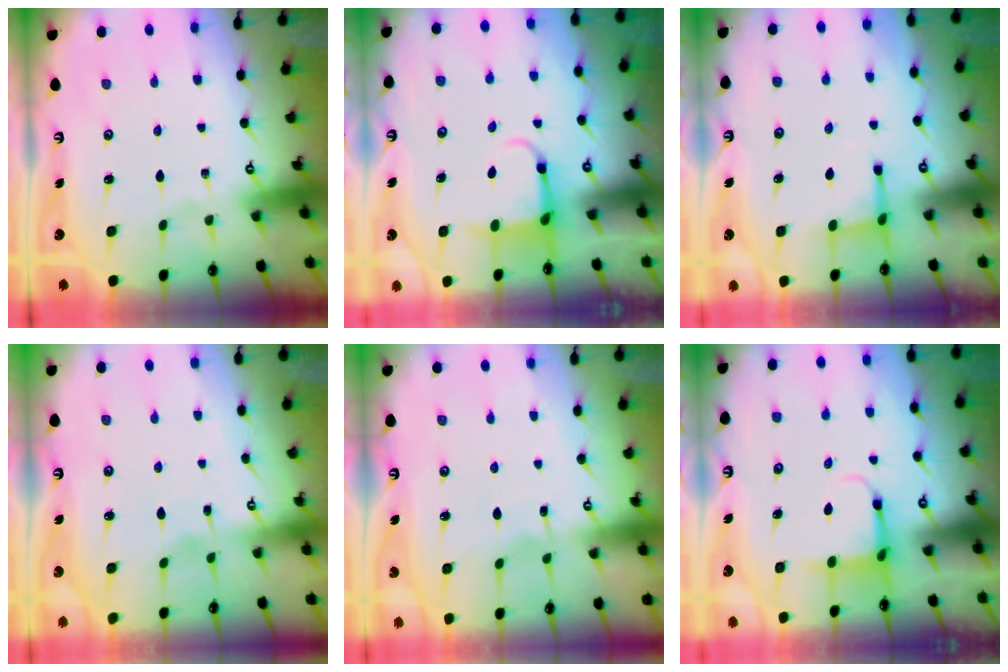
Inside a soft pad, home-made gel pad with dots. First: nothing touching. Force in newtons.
{"total": 3.7, "press": 3.6, "slide": 0.9}
{"total": 2.9, "press": 2.8, "slide": 0.7}
{"total": 2.4, "press": 2.4, "slide": 0.4}
{"total": 4.8, "press": 4.8, "slide": 0.6}
{"total": 3.8, "press": 3.5, "slide": 1.3}